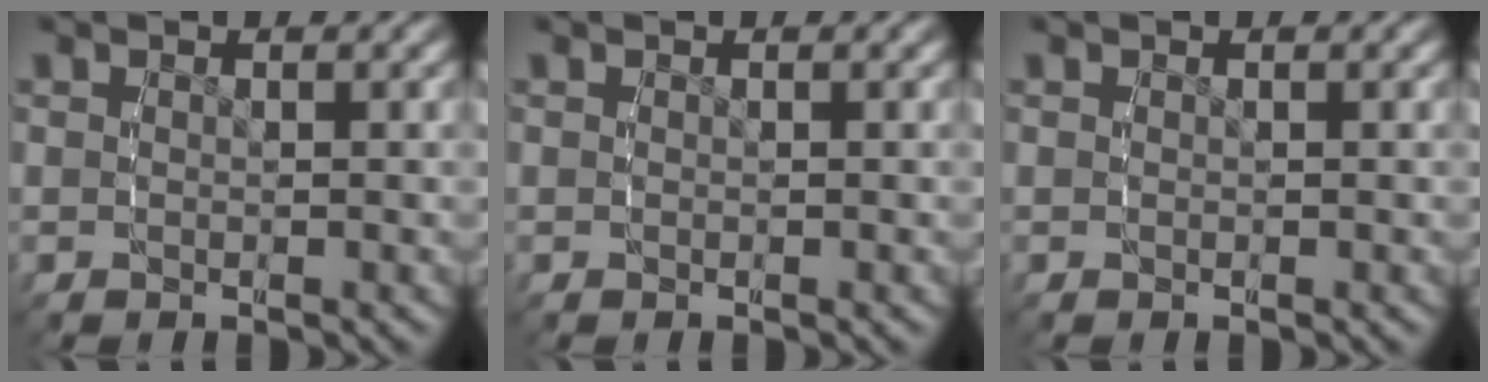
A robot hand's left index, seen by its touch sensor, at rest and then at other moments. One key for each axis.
{"total": 0.0}
{"total": 0.0}